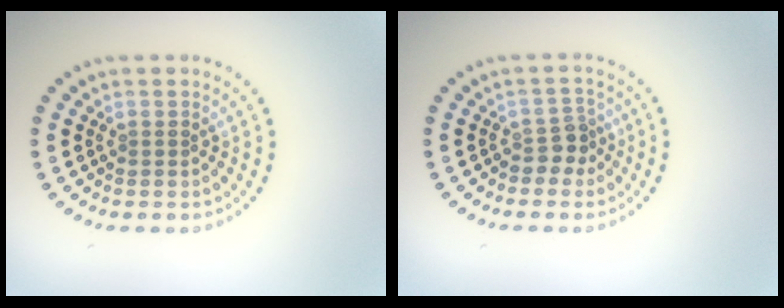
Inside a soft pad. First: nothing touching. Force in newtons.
{"total": 1.9, "press": 1.6, "slide": 1.1}